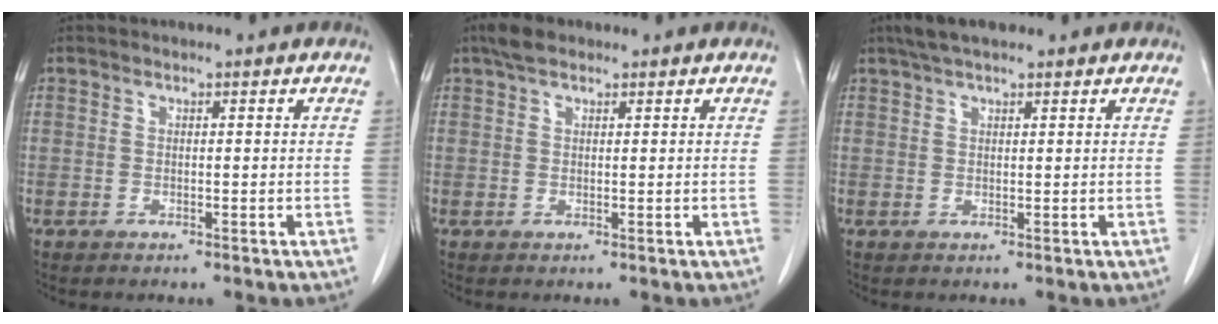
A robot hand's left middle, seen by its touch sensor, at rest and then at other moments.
{"total": 2.7, "force": [2.0, 1.4, 1.3], "torque": [-0.025, 0.015, 0.033]}
{"total": 3.8, "force": [3.0, 1.0, 2.0], "torque": [-0.036, 0.021, 0.052]}